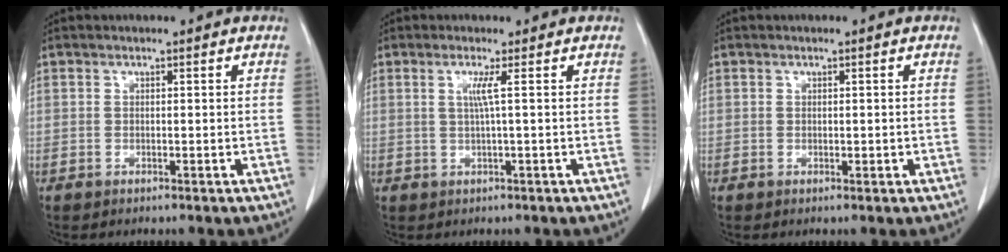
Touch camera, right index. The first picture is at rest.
{"total": 2.1, "force": [0.5, -0.7, 1.9], "torque": [-0.045, 0.000, 0.012]}
{"total": 0.7, "force": [0.1, 0.5, 0.5], "torque": [-0.005, 0.000, 0.005]}